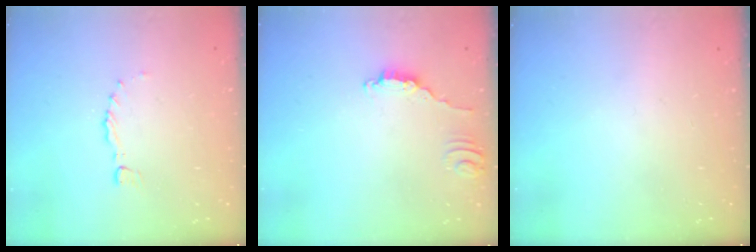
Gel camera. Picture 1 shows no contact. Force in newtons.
{"total": 2.6, "press": 2.6, "slide": 0.2}
{"total": 0.0}